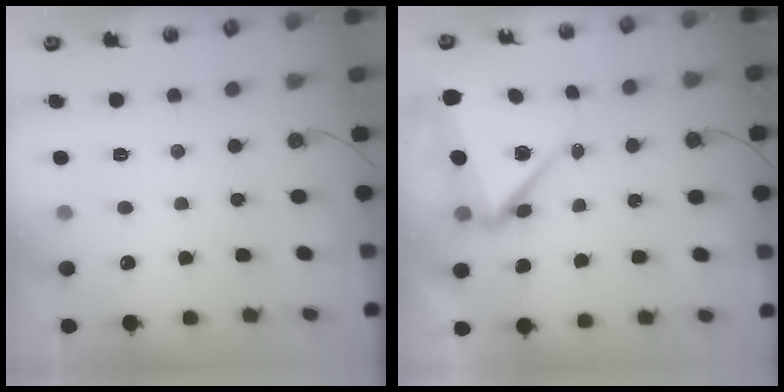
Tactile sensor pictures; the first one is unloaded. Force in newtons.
{"total": 7.5, "press": 7.3, "slide": 1.8}